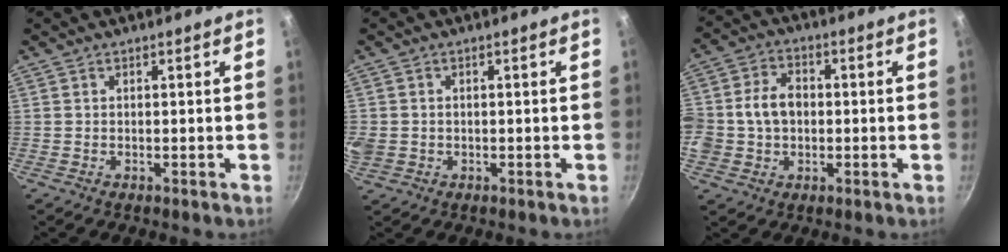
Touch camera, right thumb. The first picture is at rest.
{"total": 5.2, "force": [-0.3, 4.5, 2.6], "torque": [-0.064, 0.003, -0.002]}
{"total": 10.6, "force": [-0.2, 8.3, 6.5], "torque": [-0.115, 0.026, -0.012]}